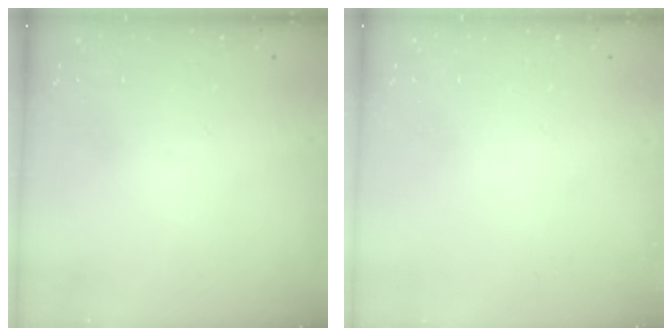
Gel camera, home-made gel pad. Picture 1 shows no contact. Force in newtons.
{"total": 0.0}